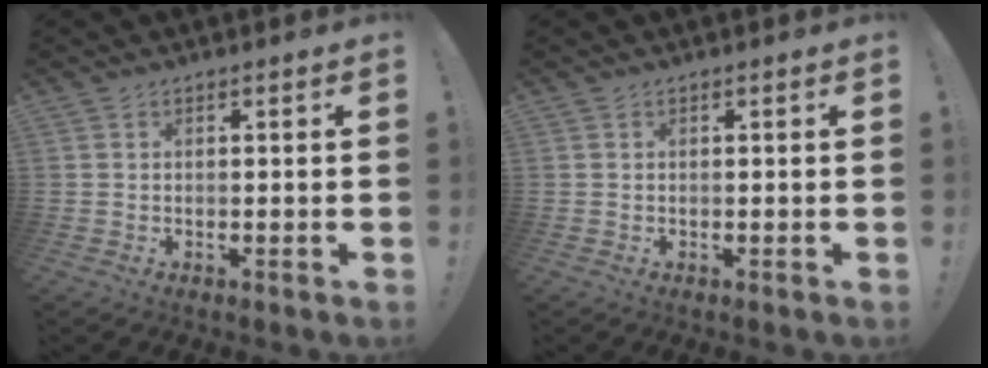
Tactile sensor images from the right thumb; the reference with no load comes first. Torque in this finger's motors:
{"motor_torque": [0.01, -0.01, 0.03, -0.07, 0.00]}